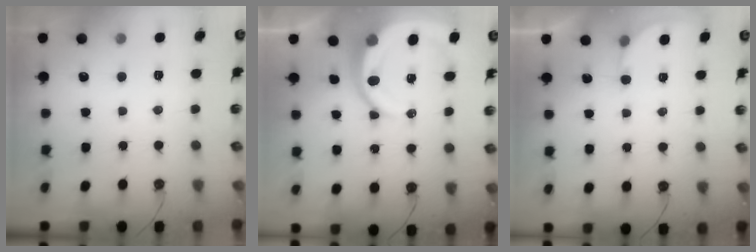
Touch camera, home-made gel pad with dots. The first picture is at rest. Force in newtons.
{"total": 13.4, "press": 13.3, "slide": 1.5}
{"total": 2.9, "press": 2.9, "slide": 0.2}